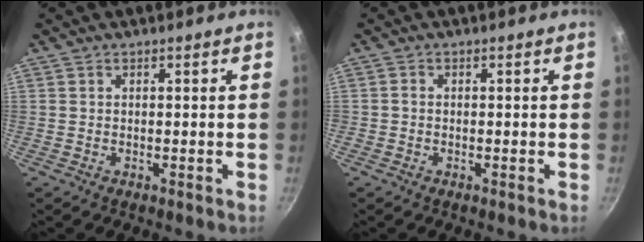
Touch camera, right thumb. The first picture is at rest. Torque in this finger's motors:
{"motor_torque": [2.26, 2.27, 0.93, -0.75, 0.25]}